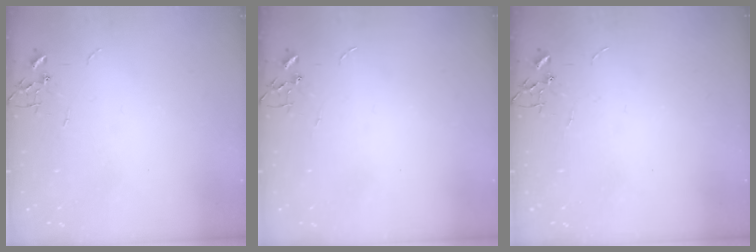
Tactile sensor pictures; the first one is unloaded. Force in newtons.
{"total": 0.0}
{"total": 0.0}